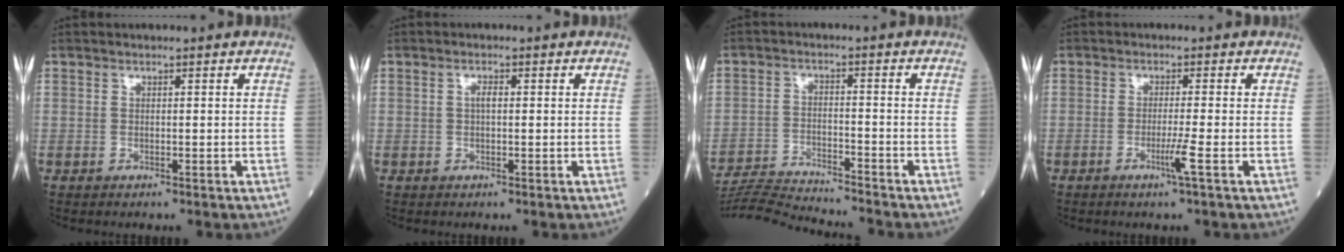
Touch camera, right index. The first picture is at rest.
{"total": 1.3, "force": [0.1, 0.4, 1.2], "torque": [-0.025, 0.003, 0.001]}
{"total": 11.7, "force": [-11.3, -1.4, 2.6], "torque": [-0.038, -0.006, -0.192]}
{"total": 2.7, "force": [-1.2, -0.8, 2.3], "torque": [-0.047, -0.006, -0.026]}